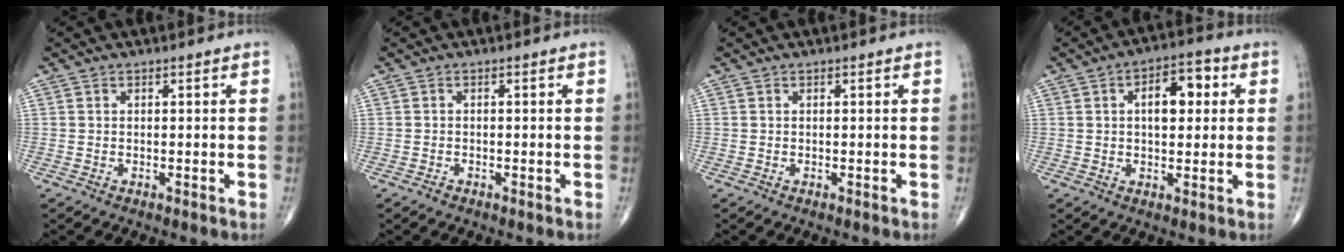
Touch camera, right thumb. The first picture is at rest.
{"total": 0.7, "force": [-0.5, 0.4, 0.2], "torque": [-0.002, 0.000, -0.011]}
{"total": 0.0}
{"total": 8.7, "force": [1.9, 4.6, 7.1], "torque": [-0.085, 0.014, 0.023]}